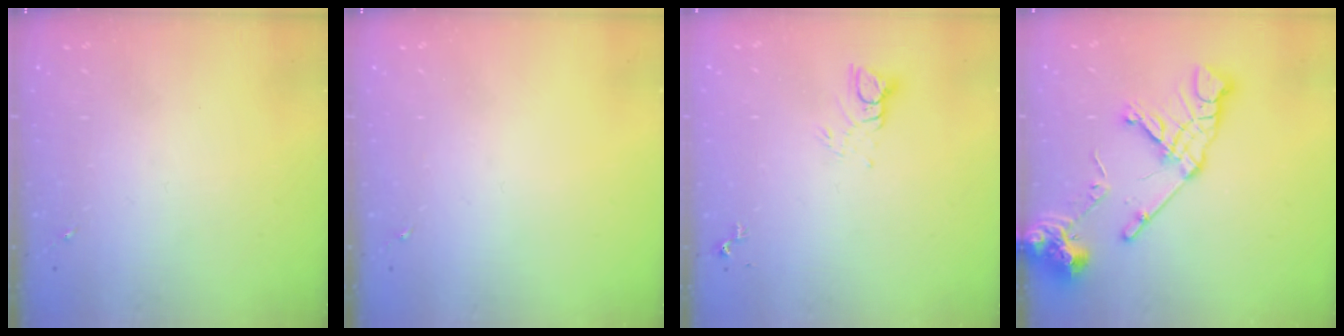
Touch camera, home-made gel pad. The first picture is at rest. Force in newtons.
{"total": 0.0}
{"total": 4.4, "press": 4.4, "slide": 0.4}
{"total": 16.3, "press": 16.2, "slide": 2.1}